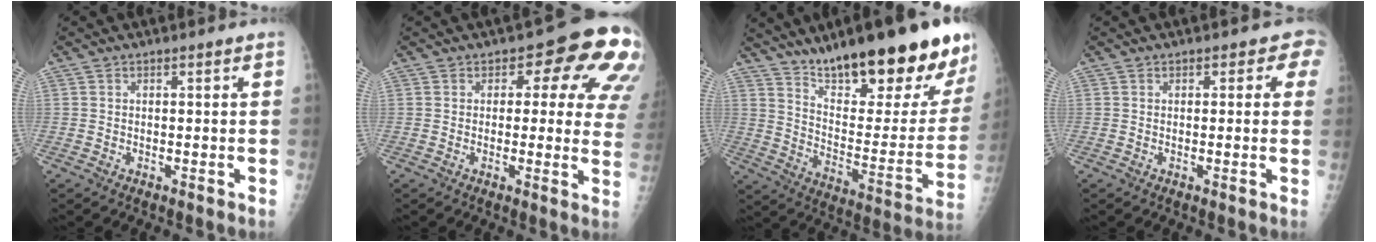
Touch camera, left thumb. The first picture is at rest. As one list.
[{"total": 13.6, "force": [4.7, 7.0, 10.7], "torque": [-0.065, -0.014, 0.036]}, {"total": 27.4, "force": [19.2, 6.9, 18.2], "torque": [-0.230, -0.094, 0.294]}, {"total": 2.6, "force": [0.9, 1.8, 1.6], "torque": [0.015, 0.004, 0.000]}]